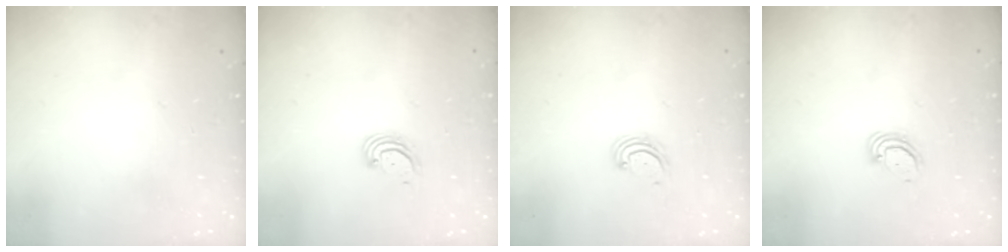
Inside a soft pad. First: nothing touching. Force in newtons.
{"total": 3.0, "press": 3.0, "slide": 0.3}
{"total": 3.1, "press": 3.1, "slide": 0.4}
{"total": 2.9, "press": 2.9, "slide": 0.2}